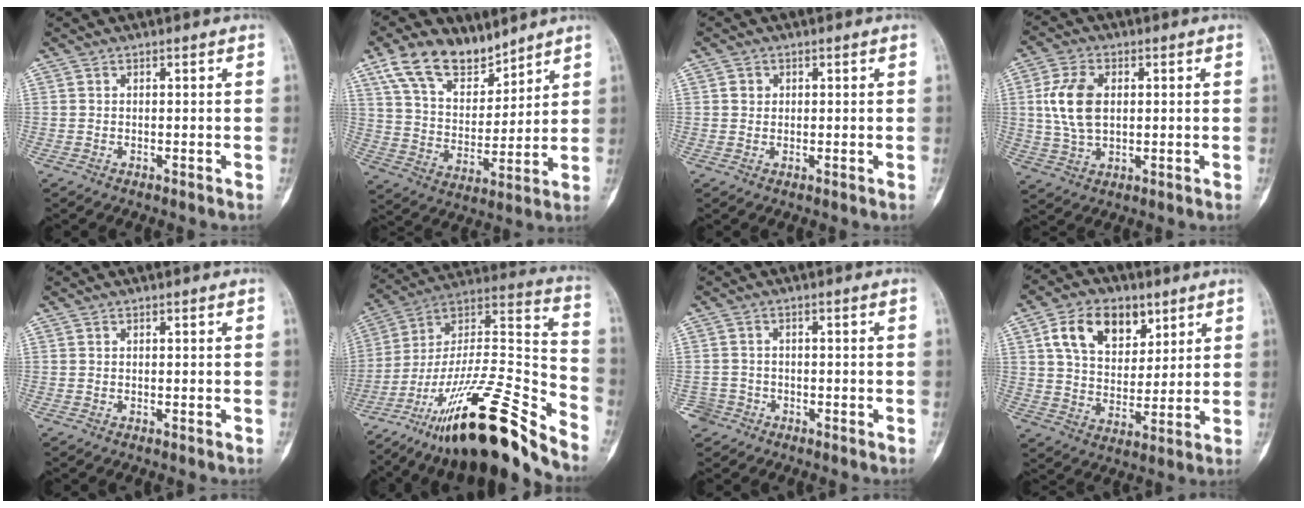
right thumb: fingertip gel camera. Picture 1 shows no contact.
{"total": 13.5, "force": [9.7, 7.0, 6.2], "torque": [-0.087, -0.048, 0.188]}
{"total": 1.6, "force": [0.5, 1.5, 0.4], "torque": [0.001, 0.001, 0.005]}
{"total": 9.5, "force": [1.3, 5.8, 7.3], "torque": [-0.148, 0.002, 0.031]}
{"total": 0.0}
{"total": 29.6, "force": [-20.8, 5.7, 20.2], "torque": [-0.304, 0.089, -0.353]}
{"total": 3.3, "force": [-1.9, 2.7, 0.0], "torque": [0.009, 0.015, -0.036]}
{"total": 13.4, "force": [6.1, 8.9, 8.0], "torque": [-0.100, -0.019, 0.112]}